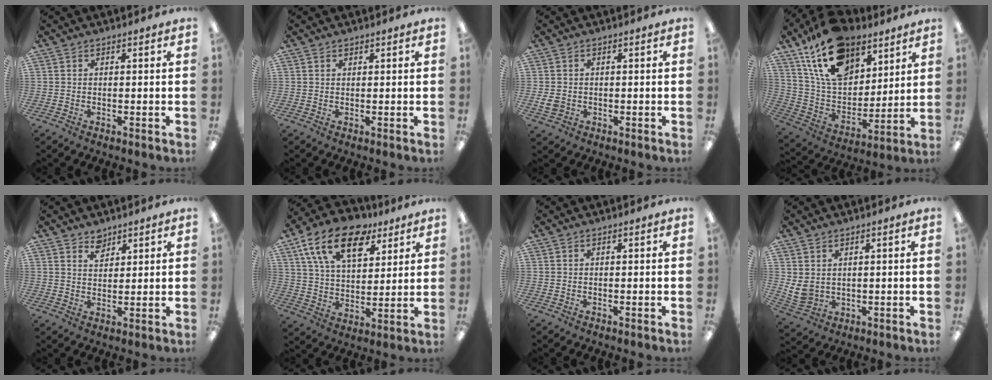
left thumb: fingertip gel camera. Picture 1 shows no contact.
{"total": 0.7, "force": [0.6, 0.4, 0.2], "torque": [-0.003, 0.002, 0.011]}
{"total": 3.2, "force": [-0.4, 2.6, 1.8], "torque": [-0.037, 0.004, -0.008]}
{"total": 20.5, "force": [13.3, 11.8, 10.2], "torque": [-0.193, -0.060, 0.244]}
{"total": 4.0, "force": [3.3, 2.2, 0.8], "torque": [0.001, -0.018, 0.059]}
{"total": 17.9, "force": [10.3, 10.0, 10.6], "torque": [-0.180, -0.036, 0.184]}
{"total": 0.0}
{"total": 4.7, "force": [2.1, 3.4, 2.3], "torque": [-0.055, -0.010, 0.044]}